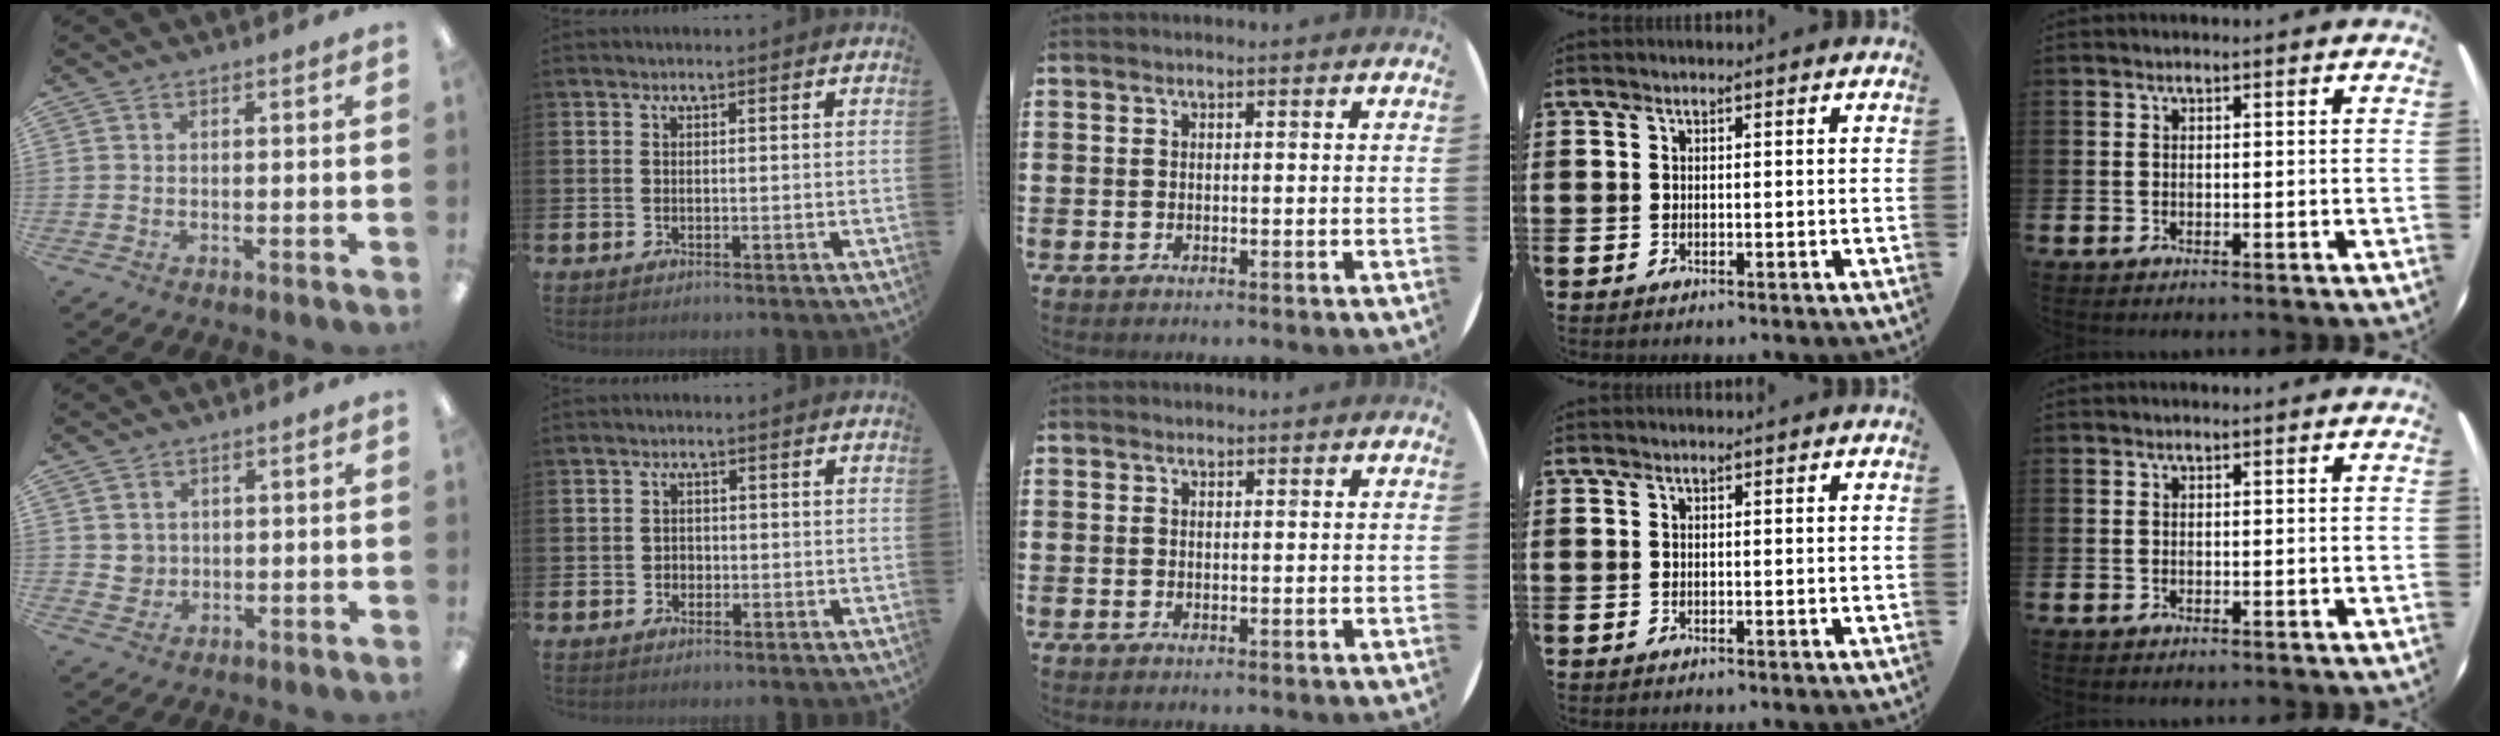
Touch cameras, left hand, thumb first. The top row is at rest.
{"thumb": {"total": 3.2, "force": [1.2, 3.0, 0.0], "torque": [0.000, 0.002, 0.021]}, "index": {"total": 1.4, "force": [-0.4, 1.3, 0.3], "torque": [0.001, 0.001, -0.013]}}